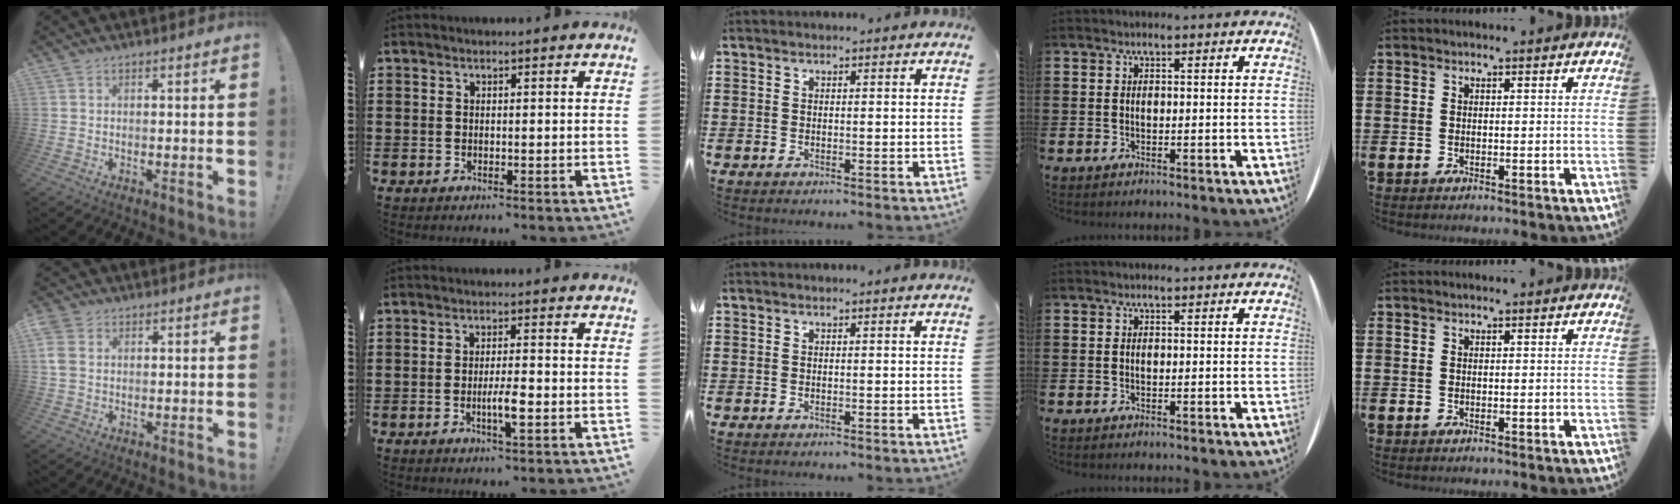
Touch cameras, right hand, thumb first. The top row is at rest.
{"thumb": {"total": 5.1, "force": [1.4, 3.9, 3.0], "torque": [-0.073, 0.005, 0.028]}, "index": {"total": 4.2, "force": [-1.3, 0.6, 3.9], "torque": [-0.074, -0.004, -0.025]}}